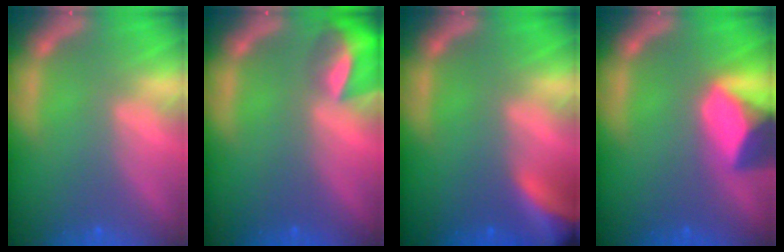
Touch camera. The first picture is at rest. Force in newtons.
{"total": 6.0}
{"total": 7.9}
{"total": 6.9}